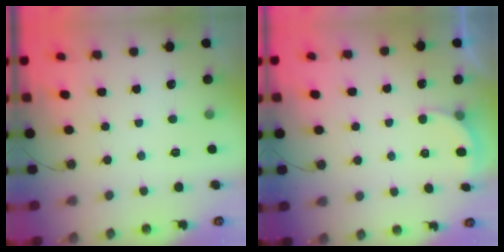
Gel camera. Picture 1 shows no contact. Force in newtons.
{"total": 2.8, "press": 2.6, "slide": 1.0}